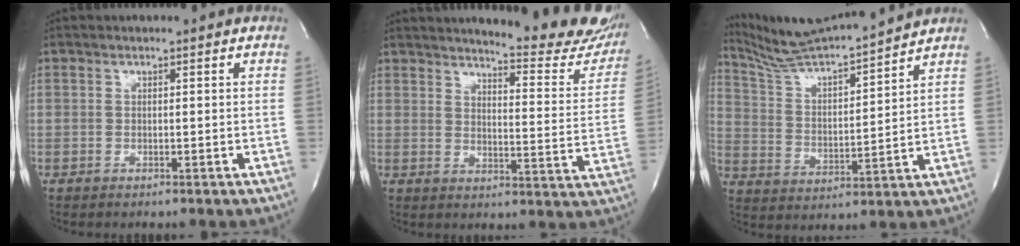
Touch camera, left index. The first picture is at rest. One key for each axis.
{"total": 19.9, "fx": 18.0, "fy": 2.7, "fz": 7.8, "tx": -0.095, "ty": -0.086, "tz": 0.204}
{"total": 15.4, "fx": 14.8, "fy": -0.9, "fz": 4.4, "tx": -0.095, "ty": -0.006, "tz": 0.255}